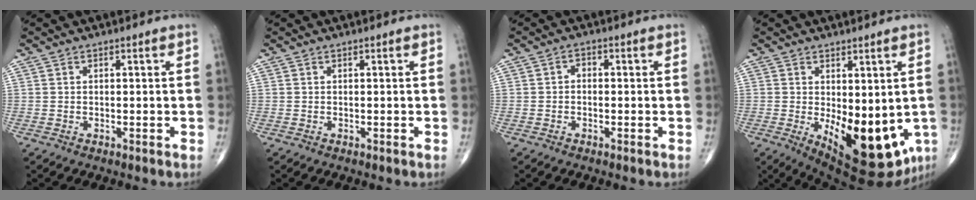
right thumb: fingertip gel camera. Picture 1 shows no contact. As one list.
[{"total": 0.0}, {"total": 1.6, "force": [-0.2, 1.2, 1.0], "torque": [-0.004, 0.008, -0.011]}, {"total": 16.7, "force": [-3.6, 7.7, 14.4], "torque": [-0.182, -0.027, -0.028]}]